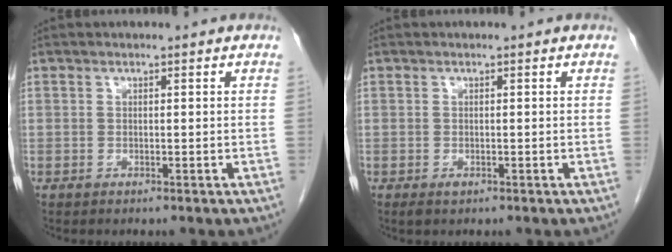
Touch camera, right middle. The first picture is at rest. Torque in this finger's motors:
{"motor_torque": [0.28, -0.02, 0.00, 0.00]}